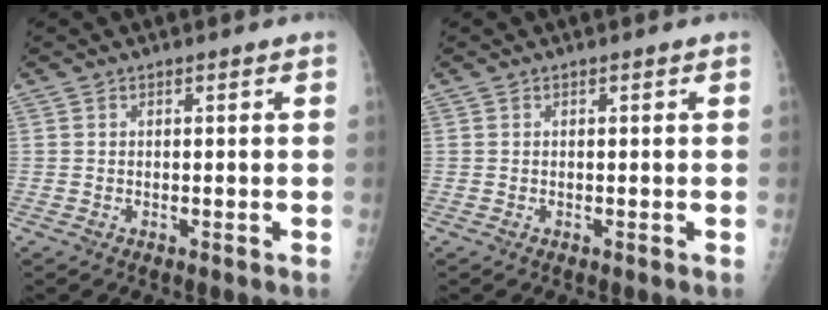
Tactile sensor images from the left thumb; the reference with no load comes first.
{"total": 0.0}